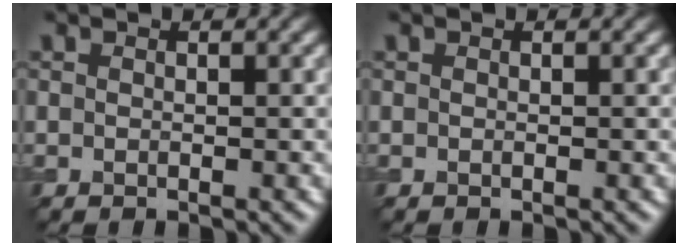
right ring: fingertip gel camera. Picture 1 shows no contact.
{"total": 0.0}